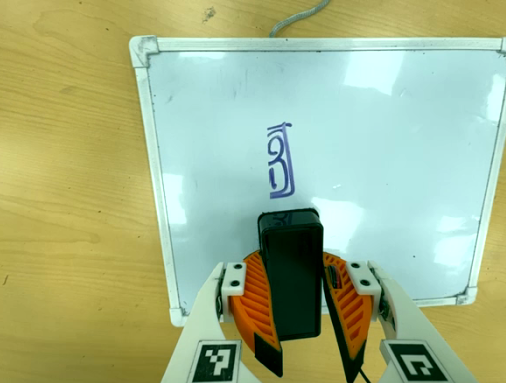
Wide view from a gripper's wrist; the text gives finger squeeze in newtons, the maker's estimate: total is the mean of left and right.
{"total": 11.6, "left": 10.9, "right": 12.3}